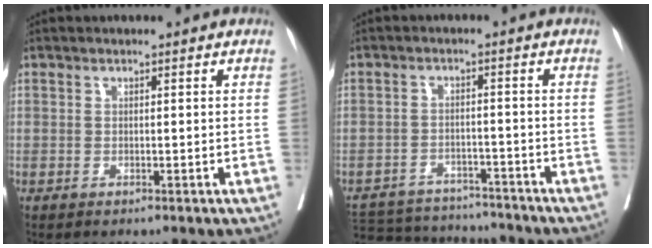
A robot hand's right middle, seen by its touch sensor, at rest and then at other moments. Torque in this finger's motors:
{"motor_torque": [-0.17, -0.59, -0.49, -0.21]}